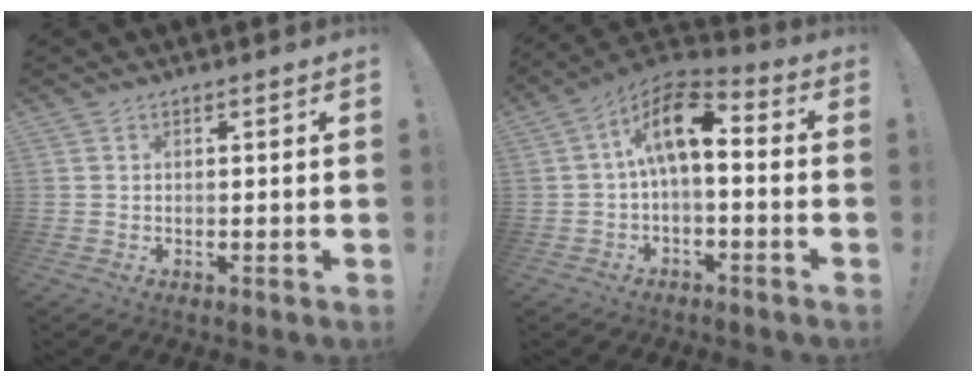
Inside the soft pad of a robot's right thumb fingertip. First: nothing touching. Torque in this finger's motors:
{"motor_torque": [0.45, 0.96, 1.29, -0.11, 0.07]}